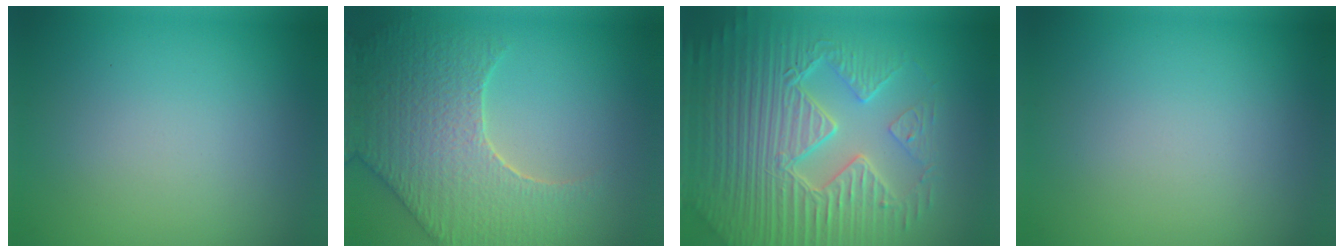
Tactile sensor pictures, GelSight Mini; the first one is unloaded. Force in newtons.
{"total": 7.7, "press": 6.1, "slide": 4.6}
{"total": 9.0, "press": 6.4, "slide": 6.3}
{"total": 0.0}